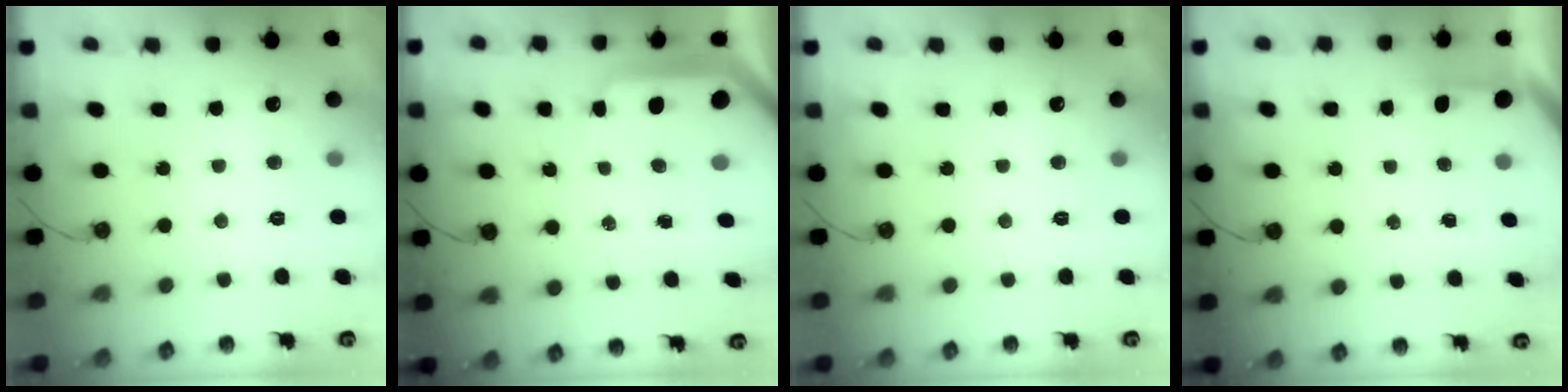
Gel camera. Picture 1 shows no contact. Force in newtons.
{"total": 8.4, "press": 8.4, "slide": 0.6}
{"total": 0.0}
{"total": 1.4, "press": 1.4, "slide": 0.2}